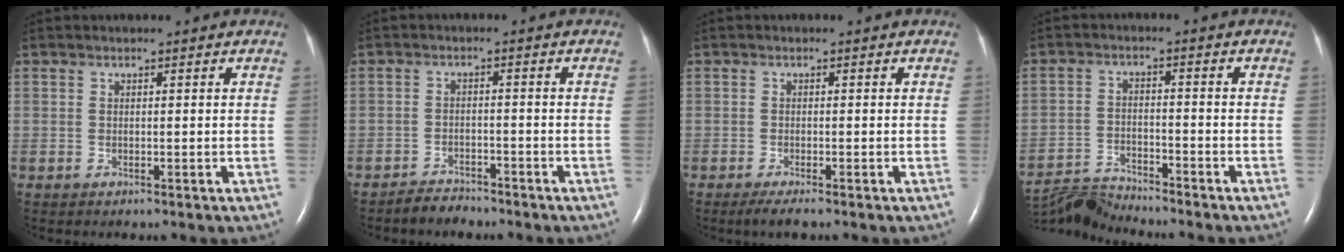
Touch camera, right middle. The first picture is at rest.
{"total": 2.7, "force": [-2.6, 0.7, 0.2], "torque": [-0.012, -0.005, -0.045]}
{"total": 2.1, "force": [-1.5, 0.0, 1.4], "torque": [-0.033, -0.008, -0.029]}
{"total": 6.8, "force": [-6.8, -0.9, -0.5], "torque": [-0.001, -0.004, -0.126]}